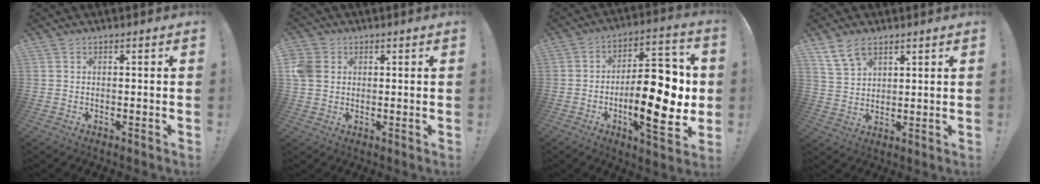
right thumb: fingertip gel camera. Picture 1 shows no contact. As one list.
[{"total": 6.3, "force": [1.3, 5.4, 3.0], "torque": [-0.065, 0.008, 0.027]}, {"total": 22.2, "force": [-3.2, 9.3, 19.9], "torque": [-0.288, 0.014, -0.046]}, {"total": 8.2, "force": [5.7, 4.6, 3.7], "torque": [-0.072, -0.021, 0.114]}]